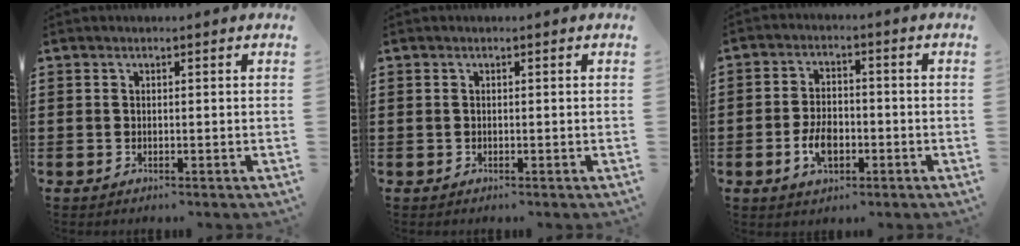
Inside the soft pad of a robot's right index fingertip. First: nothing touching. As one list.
[{"total": 0.0}, {"total": 5.3, "force": [-1.9, 3.1, 3.9], "torque": [-0.090, 0.001, -0.038]}]